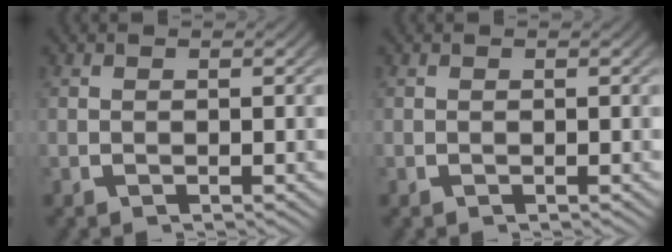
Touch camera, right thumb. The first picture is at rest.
{"total": 0.0}